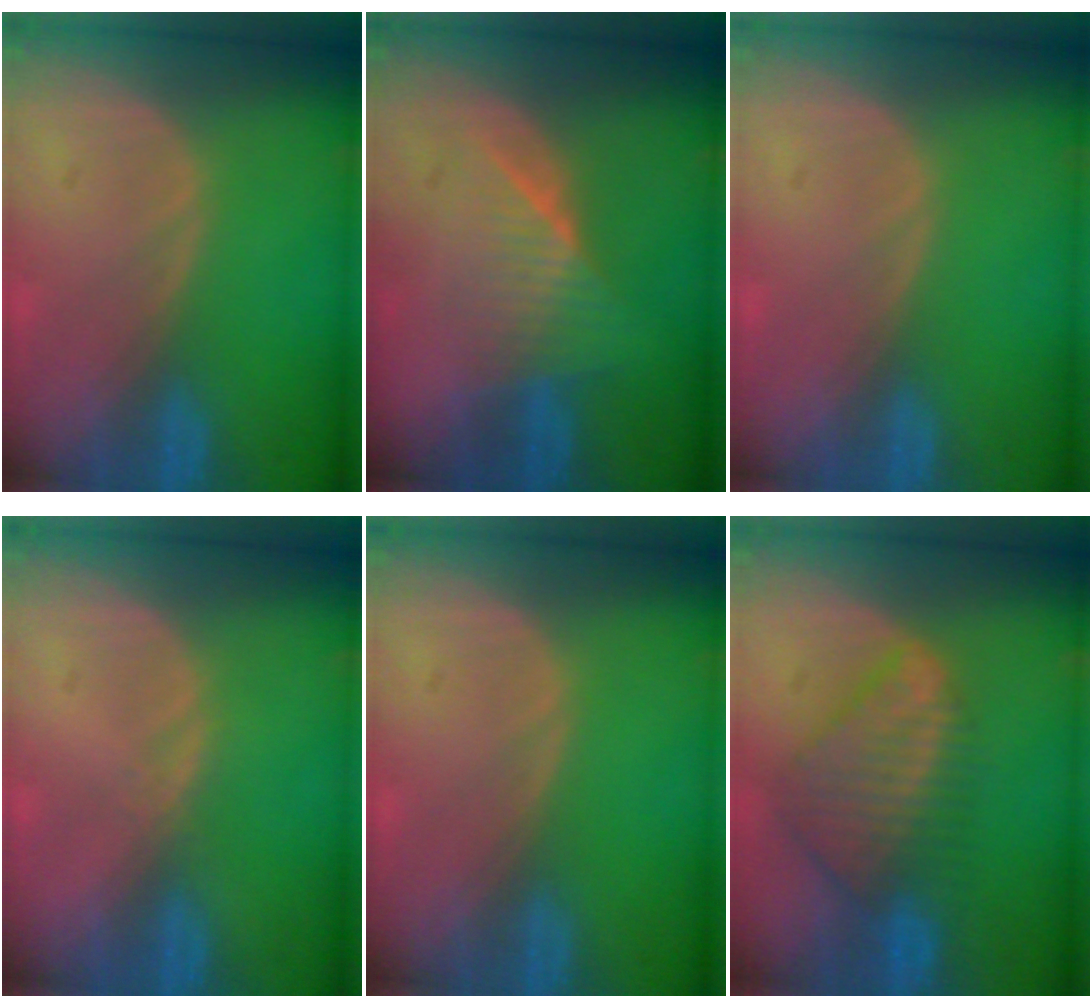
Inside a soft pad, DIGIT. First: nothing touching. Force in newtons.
{"total": 6.2, "press": 5.8, "slide": 2.1}
{"total": 0.0}
{"total": 0.8, "press": 0.6, "slide": 0.5}
{"total": 0.0}
{"total": 8.9, "press": 7.6, "slide": 4.5}